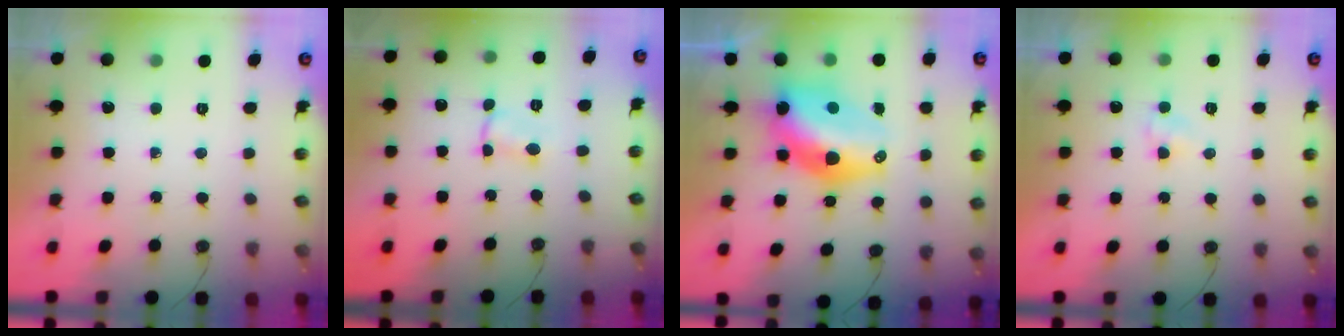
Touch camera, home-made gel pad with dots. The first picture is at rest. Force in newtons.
{"total": 1.0, "press": 1.0, "slide": 0.2}
{"total": 15.0, "press": 14.4, "slide": 4.4}
{"total": 4.0, "press": 3.9, "slide": 0.4}